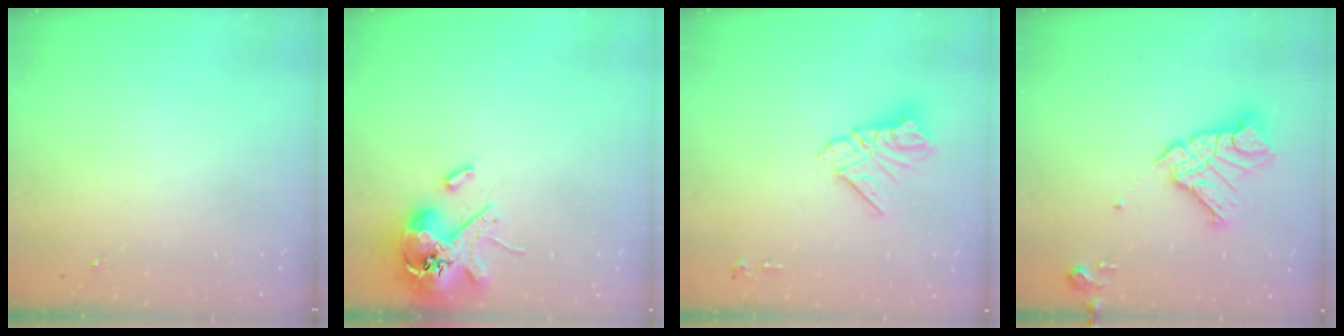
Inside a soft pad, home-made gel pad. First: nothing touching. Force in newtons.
{"total": 12.7, "press": 12.6, "slide": 1.9}
{"total": 12.7, "press": 12.6, "slide": 1.1}
{"total": 15.8, "press": 15.7, "slide": 1.9}